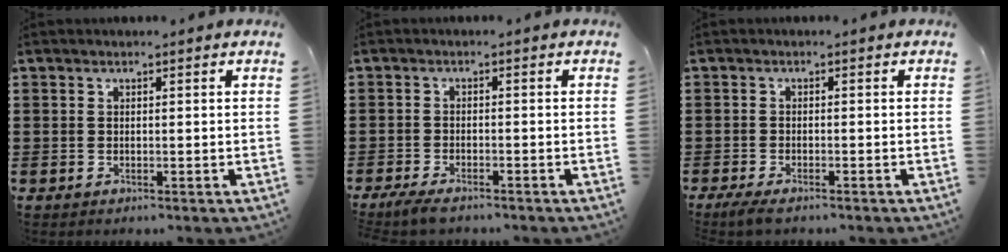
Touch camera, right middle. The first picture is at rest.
{"total": 2.4, "force": [-2.1, 0.3, 1.1], "torque": [-0.034, -0.004, -0.045]}
{"total": 1.7, "force": [-1.3, 0.2, 1.1], "torque": [-0.034, -0.007, -0.029]}